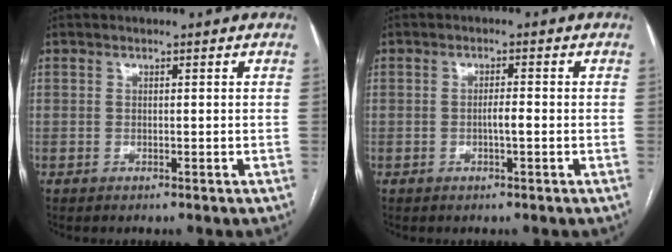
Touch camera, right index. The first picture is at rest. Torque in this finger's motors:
{"motor_torque": [0.53, -0.20, 0.33, 0.07]}